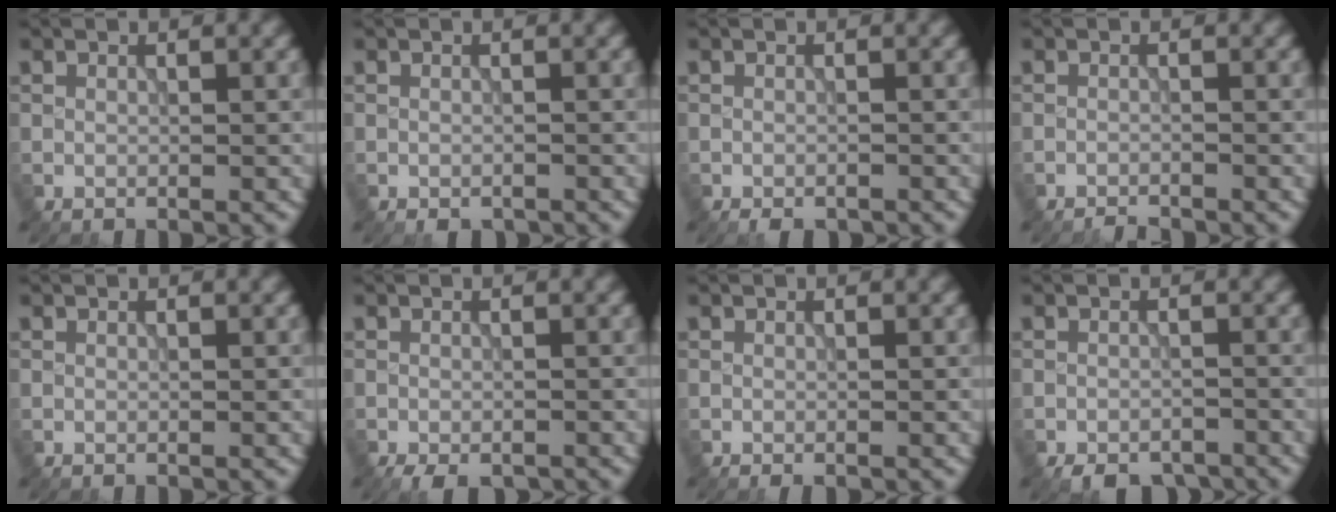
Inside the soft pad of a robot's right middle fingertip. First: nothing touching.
{"total": 1.0, "force": [-0.8, 0.4, 0.3], "torque": [-0.004, -0.005, -0.013]}
{"total": 1.5, "force": [-1.2, 0.5, 0.5], "torque": [-0.005, -0.003, -0.019]}
{"total": 1.2, "force": [-1.2, 0.1, 0.2], "torque": [0.000, -0.002, -0.025]}
{"total": 0.0}
{"total": 2.7, "force": [-2.1, 0.9, 1.4], "torque": [-0.021, -0.007, -0.033]}
{"total": 0.7, "force": [-0.5, 0.2, 0.4], "torque": [-0.005, -0.004, -0.006]}
{"total": 3.6, "force": [-3.0, 1.5, 1.3], "torque": [-0.015, -0.008, -0.049]}